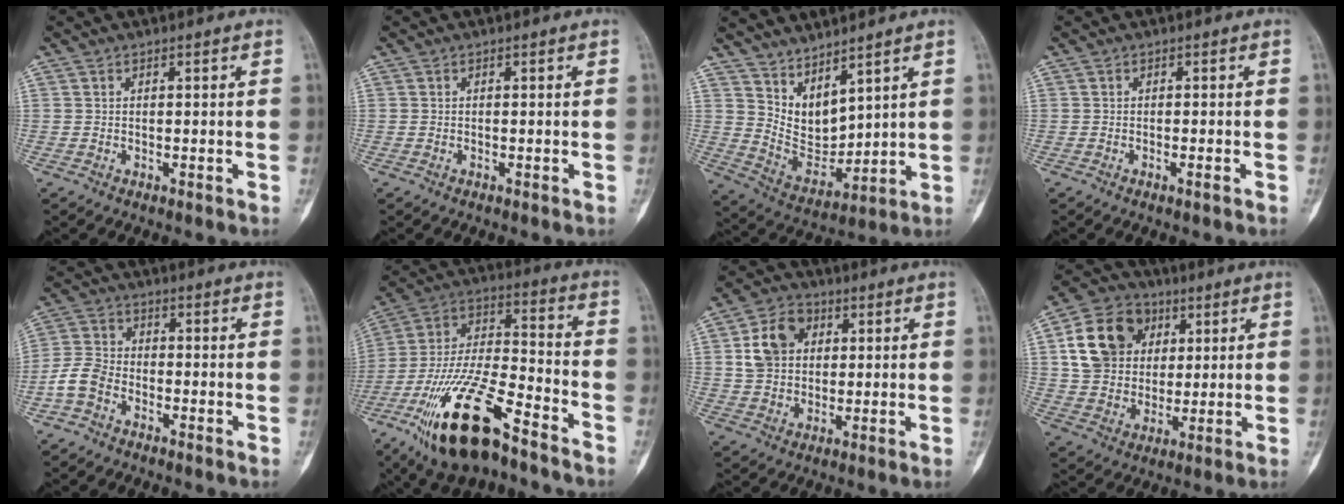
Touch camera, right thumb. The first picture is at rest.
{"total": 0.0}
{"total": 9.0, "force": [7.1, 3.3, 4.5], "torque": [-0.062, -0.063, 0.157]}
{"total": 1.0, "force": [-0.5, 0.0, 0.8], "torque": [-0.016, 0.001, -0.008]}
{"total": 5.7, "force": [-2.8, 3.9, 3.2], "torque": [-0.061, 0.019, -0.065]}
{"total": 22.5, "force": [-13.5, 7.5, 16.4], "torque": [-0.347, 0.052, -0.245]}
{"total": 9.5, "force": [2.2, 7.5, 5.4], "torque": [-0.077, 0.007, 0.036]}
{"total": 15.1, "force": [4.3, 12.4, 7.4], "torque": [-0.115, 0.003, 0.077]}